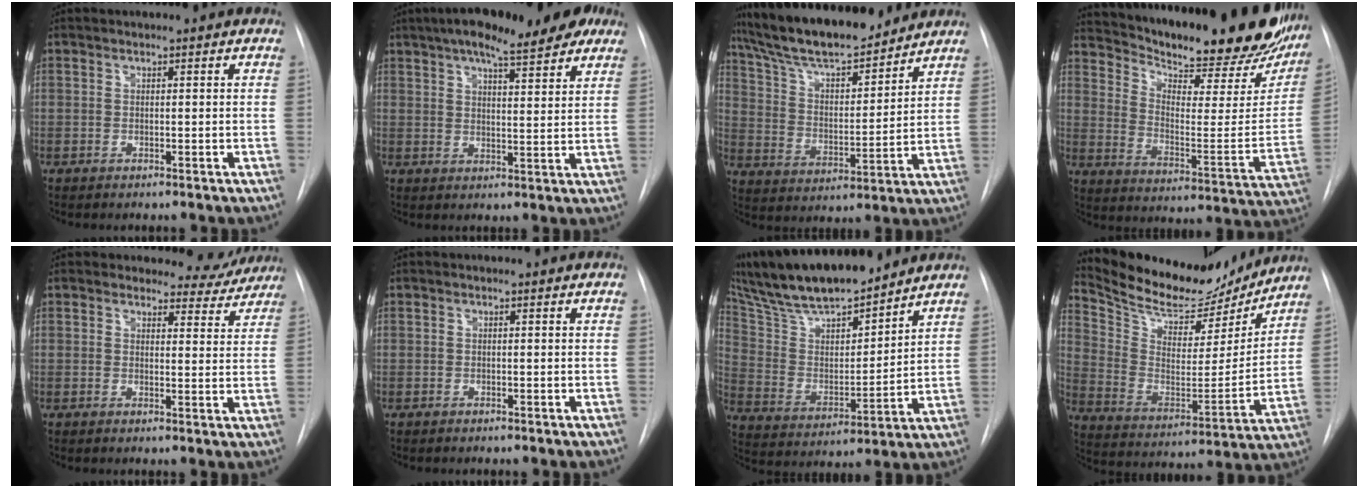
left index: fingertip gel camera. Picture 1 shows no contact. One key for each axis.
{"total": 16.1, "fx": 11.6, "fy": 3.6, "fz": 10.5, "tx": -0.167, "ty": 0.027, "tz": 0.154}
{"total": 17.3, "fx": 15.1, "fy": 2.9, "fz": 7.8, "tx": -0.140, "ty": 0.007, "tz": 0.261}
{"total": 30.2, "fx": 25.7, "fy": 7.3, "fz": 14.2, "tx": -0.233, "ty": -0.071, "tz": 0.336}
{"total": 5.7, "fx": 5.3, "fy": 2.1, "fz": -0.5, "tx": 0.024, "ty": -0.024, "tz": 0.043}
{"total": 0.0}
{"total": 20.2, "fx": 17.2, "fy": 3.7, "fz": 9.9, "tx": -0.180, "ty": 0.012, "tz": 0.308}
{"total": 19.1, "fx": 17.8, "fy": 5.2, "fz": 4.8, "tx": -0.091, "ty": -0.026, "tz": 0.282}